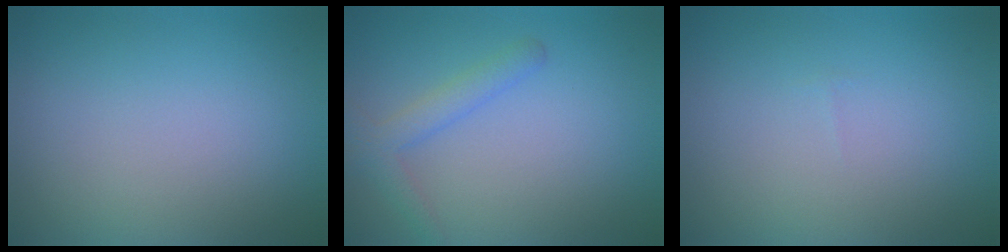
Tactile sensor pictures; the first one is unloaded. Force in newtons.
{"total": 2.3, "press": 2.3, "slide": 0.1}
{"total": 0.0}